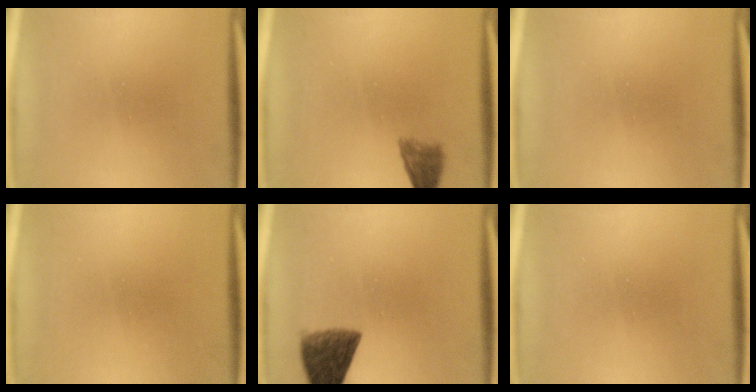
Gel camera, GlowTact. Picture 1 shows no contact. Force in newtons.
{"total": 3.0}
{"total": 0.0}
{"total": 0.5}
{"total": 7.5}
{"total": 0.0}